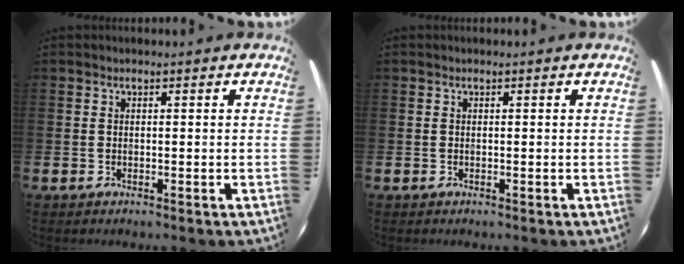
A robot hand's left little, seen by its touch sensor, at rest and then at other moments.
{"total": 0.0}